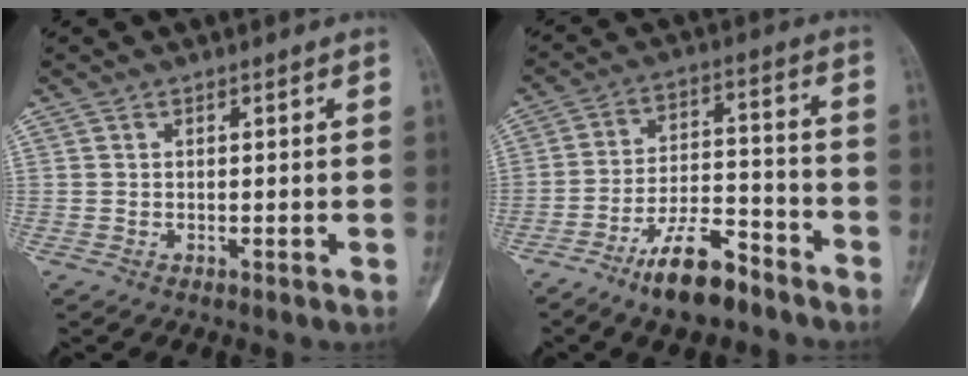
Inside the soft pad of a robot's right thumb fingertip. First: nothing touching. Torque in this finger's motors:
{"motor_torque": [2.18, 0.67, 0.69, -1.22, 0.30]}